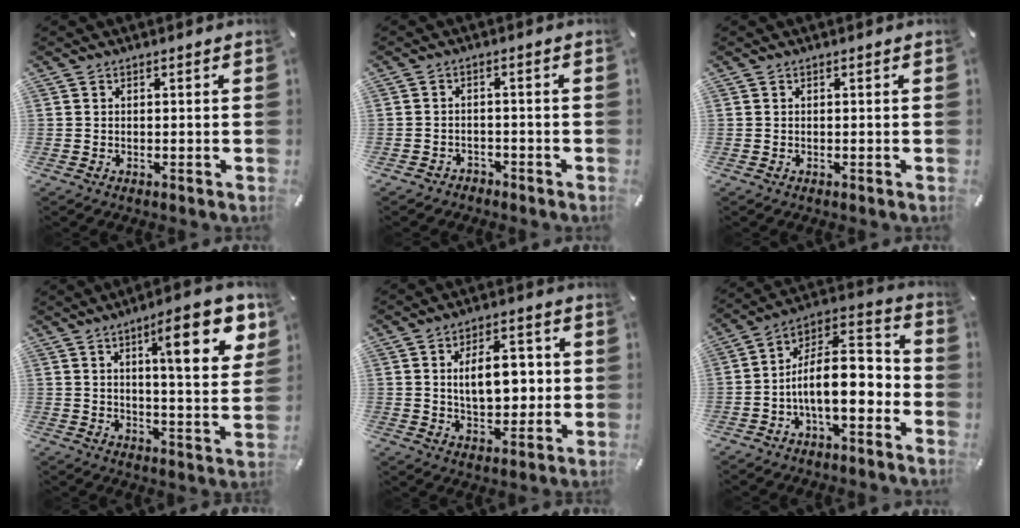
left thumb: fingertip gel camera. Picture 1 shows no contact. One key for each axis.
{"total": 2.4, "fx": -1.9, "fy": 1.4, "fz": 0.3, "tx": -0.005, "ty": 0.012, "tz": -0.041}
{"total": 0.0}
{"total": 16.6, "fx": 7.8, "fy": 4.4, "fz": 14.0, "tx": -0.194, "ty": -0.034, "tz": 0.112}
{"total": 11.2, "fx": 1.2, "fy": 6.7, "fz": 8.9, "tx": -0.135, "ty": 0.002, "tz": 0.016}
{"total": 13.6, "fx": -3.5, "fy": 6.8, "fz": 11.2, "tx": -0.186, "ty": 0.000, "tz": -0.060}